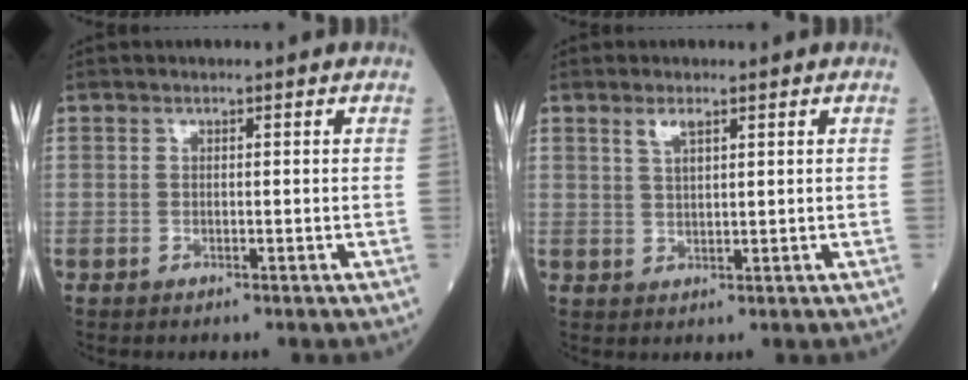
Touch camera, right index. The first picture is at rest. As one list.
[{"total": 2.6, "force": [1.6, 0.7, 1.9], "torque": [-0.041, 0.002, 0.033]}]